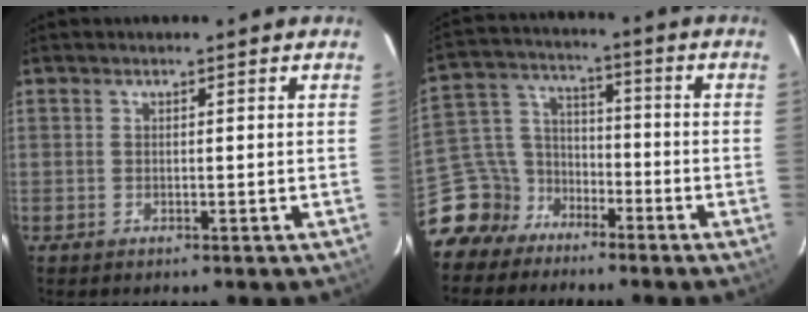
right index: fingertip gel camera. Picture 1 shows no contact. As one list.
[{"total": 10.4, "force": [-8.2, 6.5, 0.3], "torque": [-0.032, 0.042, -0.161]}]